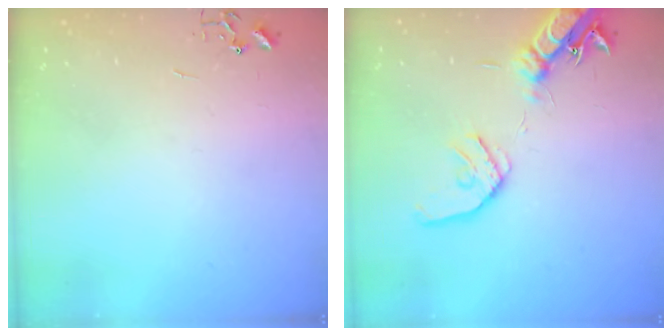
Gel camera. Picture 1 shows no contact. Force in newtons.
{"total": 16.5, "press": 16.2, "slide": 2.9}